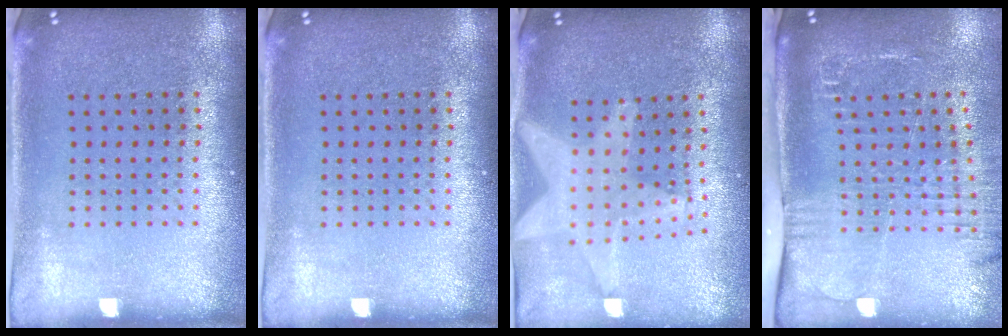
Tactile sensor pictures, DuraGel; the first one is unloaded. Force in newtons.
{"total": 0.0}
{"total": 1.9, "press": 1.6, "slide": 0.8}
{"total": 2.6, "press": 2.0, "slide": 1.6}